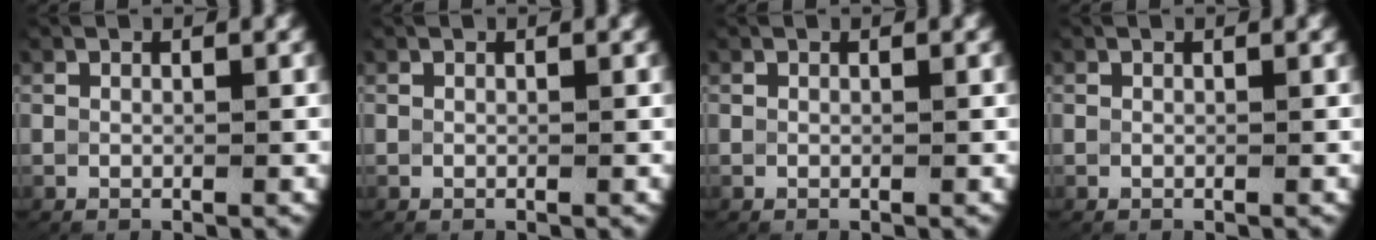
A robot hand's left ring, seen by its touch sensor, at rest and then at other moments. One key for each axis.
{"total": 0.0}
{"total": 0.0}
{"total": 0.0}